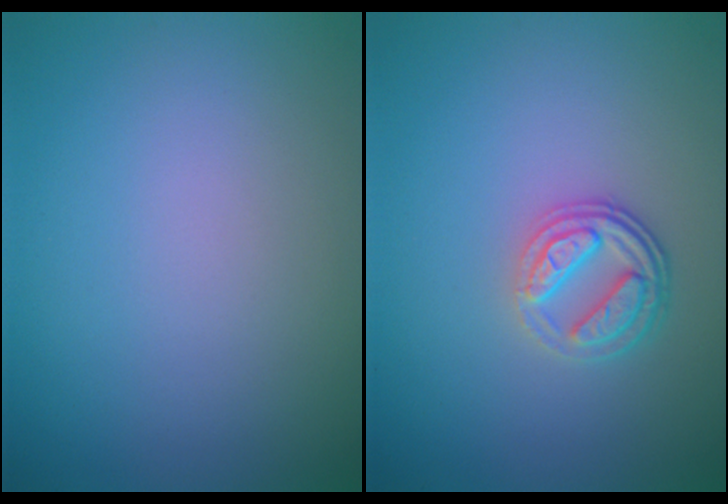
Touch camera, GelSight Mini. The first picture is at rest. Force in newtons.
{"total": 3.4, "press": 2.7, "slide": 2.1}